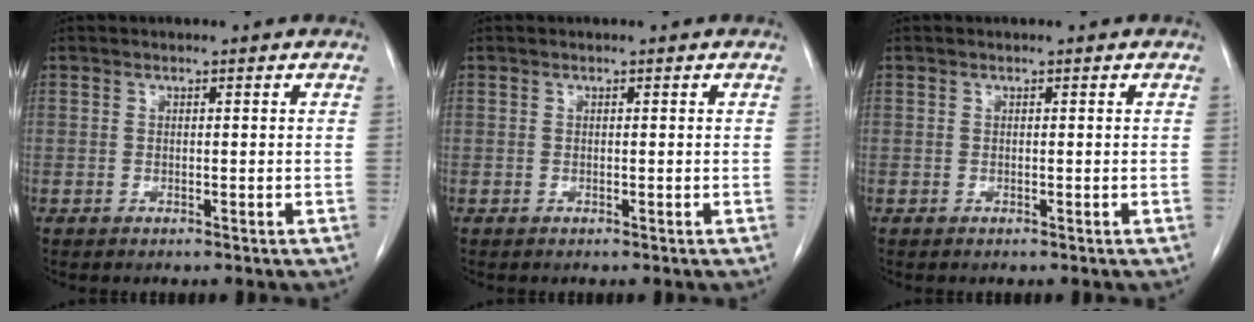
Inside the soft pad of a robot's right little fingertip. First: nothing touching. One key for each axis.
{"total": 0.0}
{"total": 0.0}